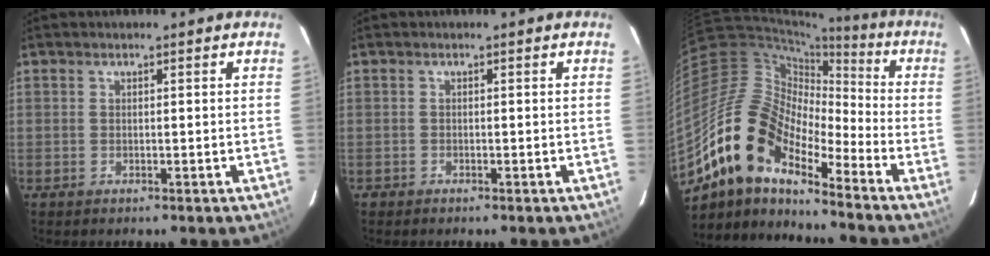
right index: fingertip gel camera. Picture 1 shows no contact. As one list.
[{"total": 0.8, "force": [-0.5, 0.5, -0.3], "torque": [0.001, 0.001, -0.010]}, {"total": 16.5, "force": [-12.0, 6.4, 9.3], "torque": [-0.156, -0.004, -0.242]}]